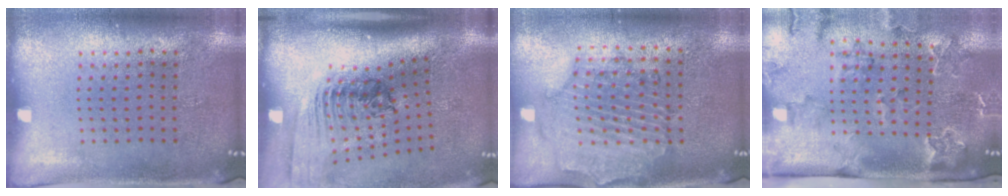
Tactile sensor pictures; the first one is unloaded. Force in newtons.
{"total": 2.5, "press": 1.8, "slide": 1.8}
{"total": 0.8, "press": 0.7, "slide": 0.3}
{"total": 2.3, "press": 2.3, "slide": 0.4}